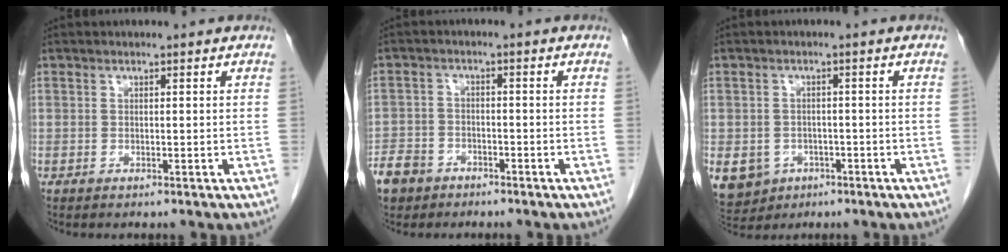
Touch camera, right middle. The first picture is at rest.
{"total": 6.9, "force": [-4.8, 4.7, 1.6], "torque": [-0.043, 0.007, -0.086]}
{"total": 10.1, "force": [-4.5, 8.4, 3.4], "torque": [-0.090, 0.005, -0.058]}